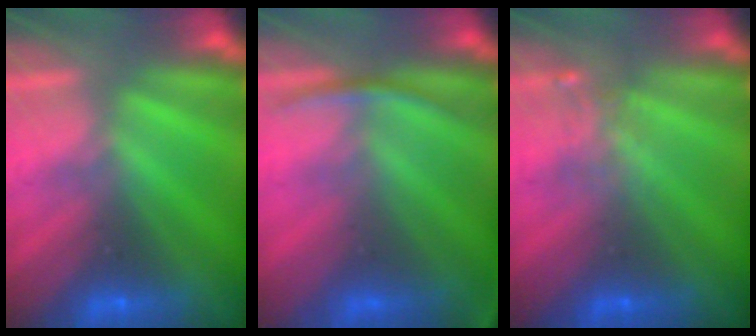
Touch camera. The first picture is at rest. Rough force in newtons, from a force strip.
{"total": 2.9}
{"total": 2.2}